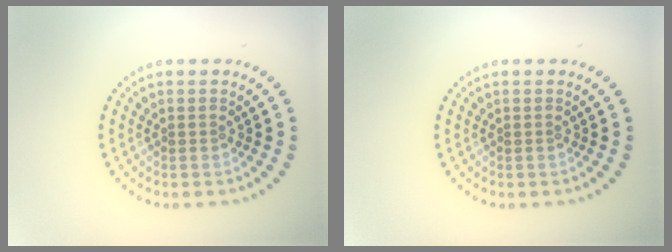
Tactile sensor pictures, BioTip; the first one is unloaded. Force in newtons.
{"total": 0.0}